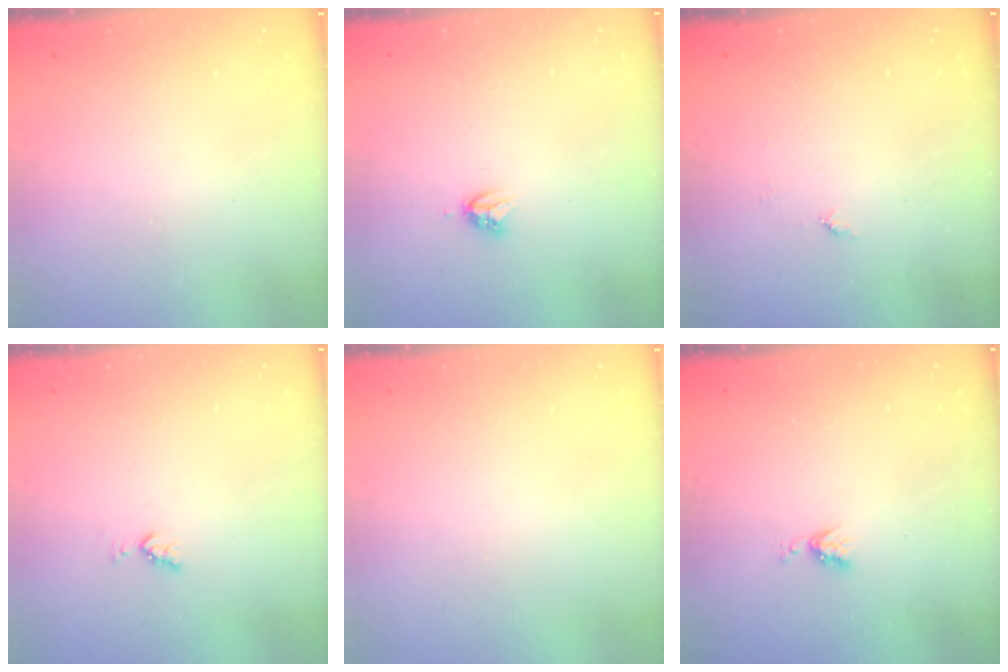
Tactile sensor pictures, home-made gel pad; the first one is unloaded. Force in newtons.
{"total": 3.9, "press": 3.9, "slide": 0.4}
{"total": 4.3, "press": 4.3, "slide": 0.5}
{"total": 3.6, "press": 3.5, "slide": 0.9}
{"total": 0.0}
{"total": 4.3, "press": 4.3, "slide": 0.5}